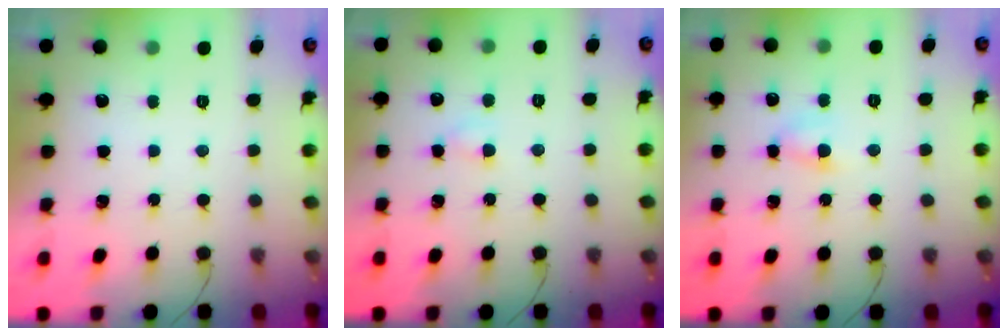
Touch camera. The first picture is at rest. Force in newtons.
{"total": 2.7, "press": 2.5, "slide": 1.0}
{"total": 4.5, "press": 4.3, "slide": 1.3}